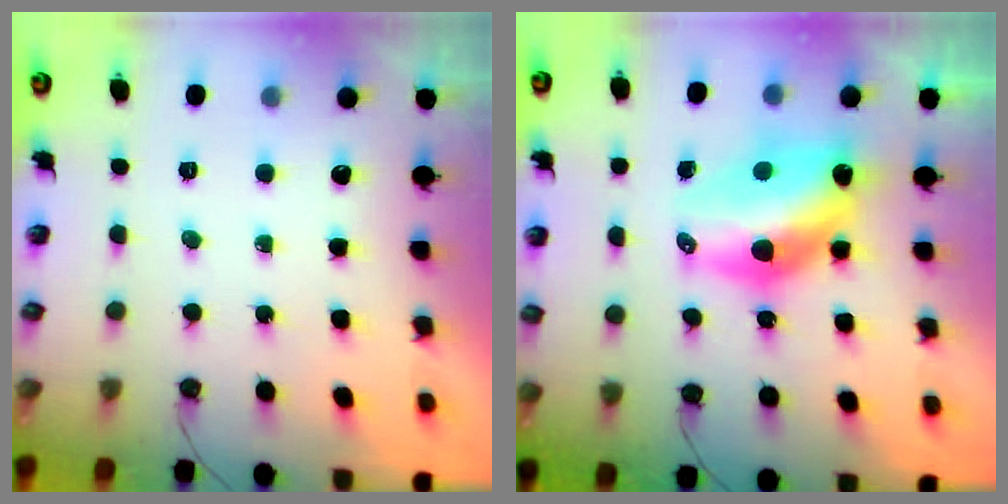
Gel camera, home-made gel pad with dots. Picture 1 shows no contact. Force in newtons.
{"total": 14.1, "press": 13.3, "slide": 4.5}